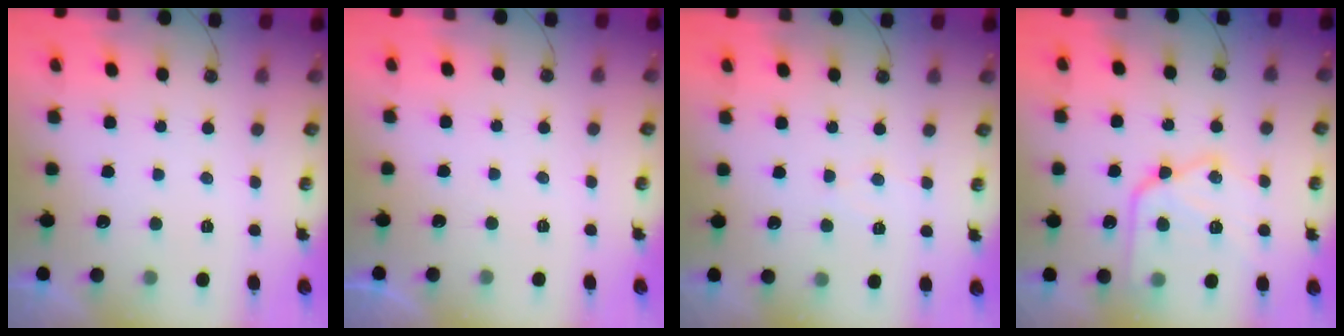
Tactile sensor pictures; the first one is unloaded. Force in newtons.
{"total": 0.0}
{"total": 4.6, "press": 4.6, "slide": 0.6}
{"total": 16.4, "press": 16.3, "slide": 1.6}